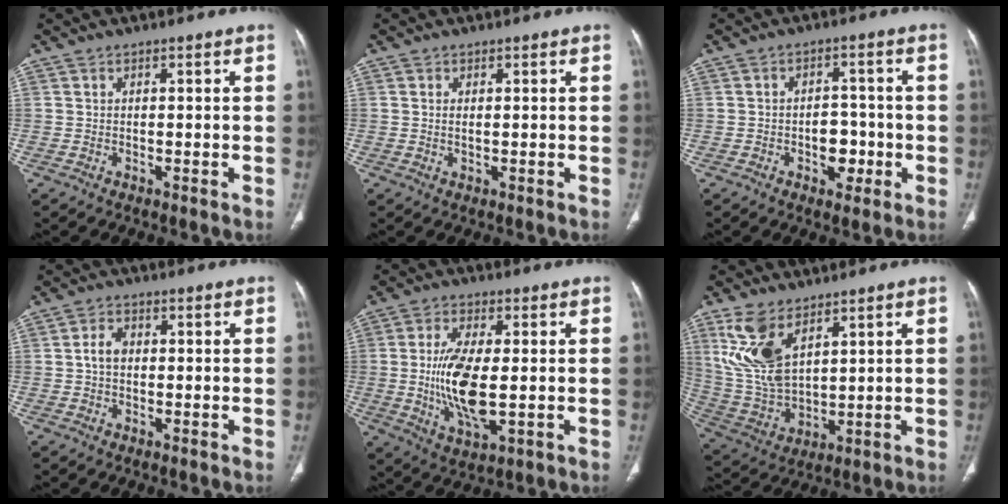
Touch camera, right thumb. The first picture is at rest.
{"total": 1.0, "force": [0.2, 0.5, 0.9], "torque": [-0.018, -0.002, 0.006]}
{"total": 5.6, "force": [-1.7, 3.8, 3.8], "torque": [-0.022, 0.015, -0.022]}
{"total": 3.3, "force": [0.1, 2.4, 2.3], "torque": [-0.043, 0.011, -0.003]}
{"total": 12.6, "force": [-0.6, 5.1, 11.6], "torque": [-0.229, -0.014, -0.005]}
{"total": 12.9, "force": [6.5, 6.6, 9.0], "torque": [-0.180, -0.024, 0.148]}